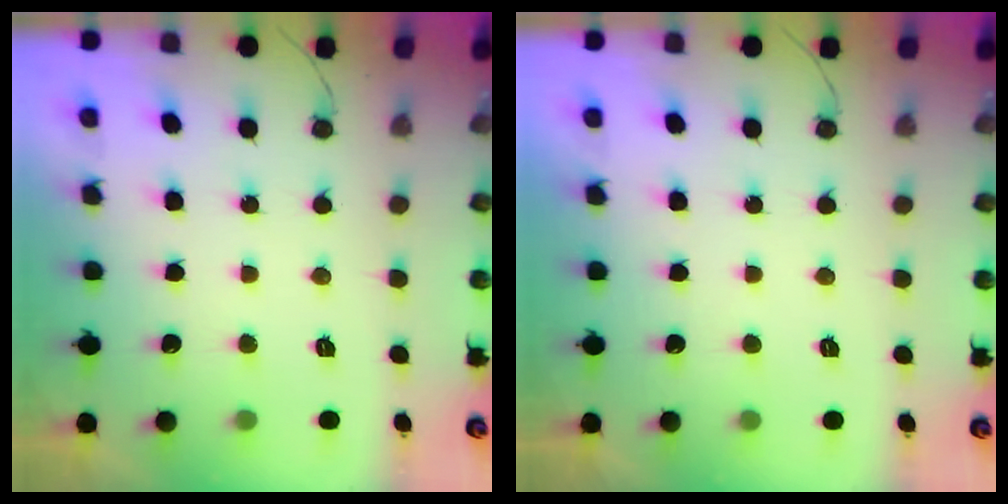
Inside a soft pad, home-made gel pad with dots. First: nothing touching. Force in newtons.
{"total": 1.8, "press": 1.8, "slide": 0.0}